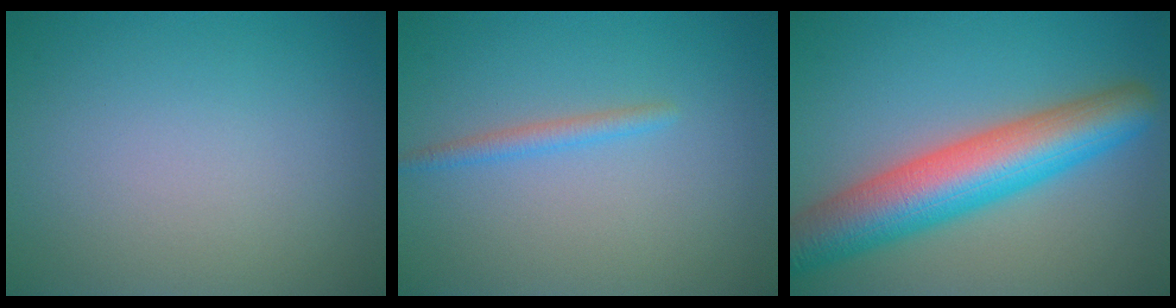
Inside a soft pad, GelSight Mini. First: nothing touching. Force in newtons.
{"total": 1.4, "press": 1.4, "slide": 0.0}
{"total": 9.3, "press": 9.3, "slide": 0.6}